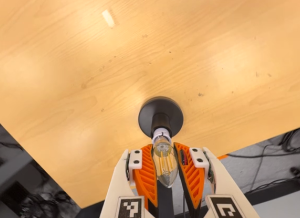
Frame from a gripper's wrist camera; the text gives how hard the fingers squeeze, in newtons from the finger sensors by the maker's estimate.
{"total": 23.3, "left": 22.7, "right": 23.9}